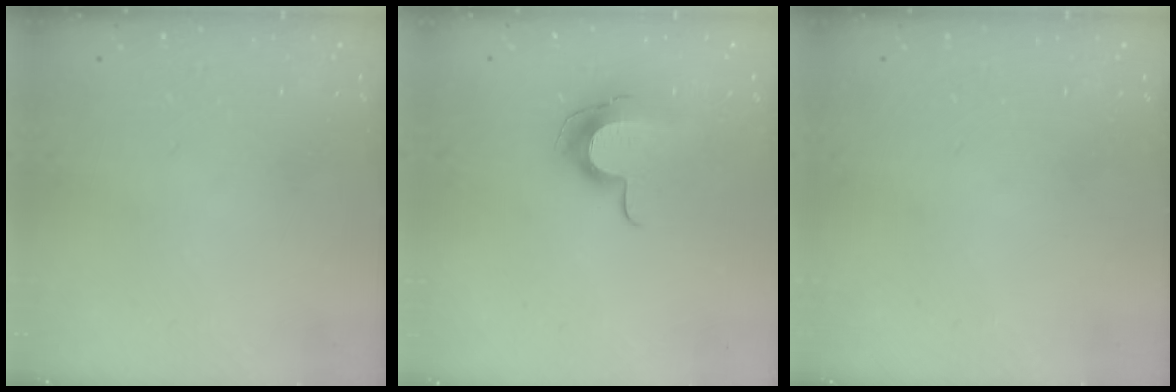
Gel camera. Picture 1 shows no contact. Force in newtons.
{"total": 10.9, "press": 10.9, "slide": 0.7}
{"total": 0.0}